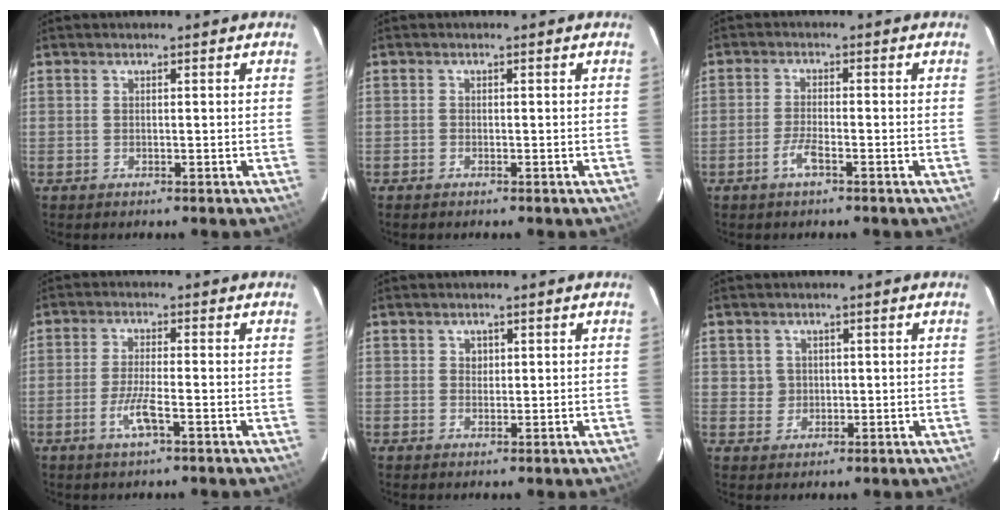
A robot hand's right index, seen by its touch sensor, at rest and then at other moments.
{"total": 0.6, "force": [-0.5, 0.3, 0.1], "torque": [-0.004, 0.000, -0.012]}
{"total": 3.1, "force": [-2.0, 0.5, 2.4], "torque": [-0.058, -0.002, -0.041]}
{"total": 4.8, "force": [-2.4, 0.5, 4.2], "torque": [-0.086, -0.007, -0.048]}
{"total": 1.2, "force": [0.4, 1.2, 0.2], "torque": [0.000, 0.004, 0.006]}
{"total": 2.6, "force": [0.4, 2.6, 0.2], "torque": [0.006, 0.009, 0.008]}